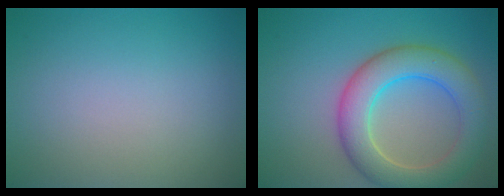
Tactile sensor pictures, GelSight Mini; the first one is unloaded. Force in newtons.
{"total": 6.8, "press": 6.8, "slide": 0.4}